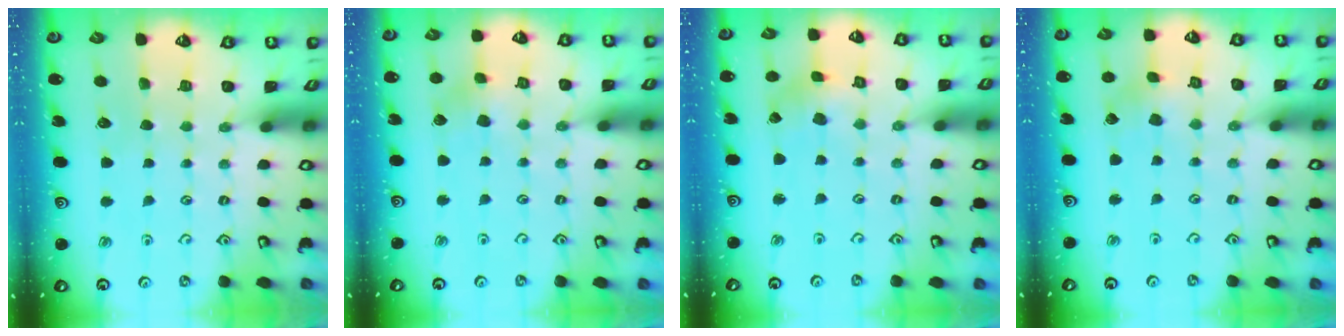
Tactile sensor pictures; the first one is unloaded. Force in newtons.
{"total": 5.4, "press": 5.3, "slide": 0.8}
{"total": 1.4, "press": 1.4, "slide": 0.2}
{"total": 2.1, "press": 2.1, "slide": 0.2}